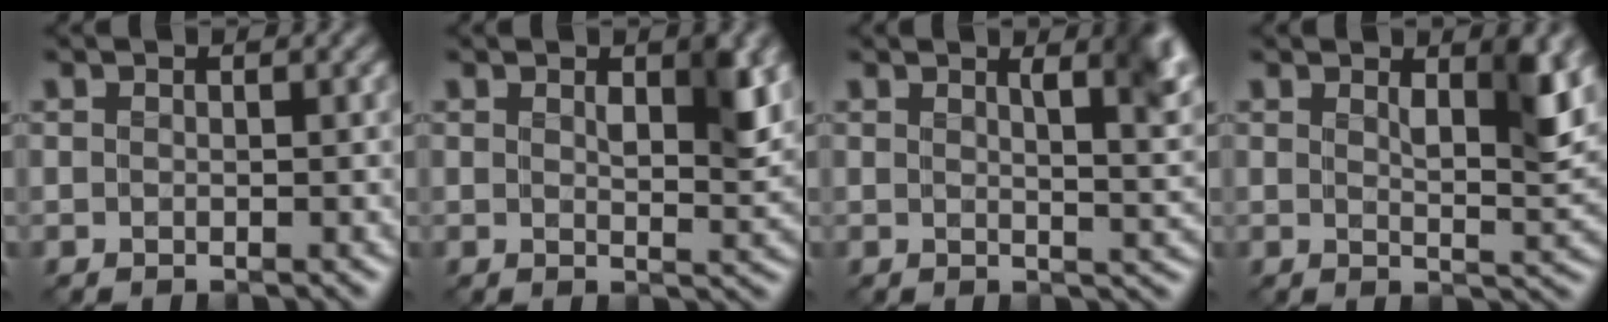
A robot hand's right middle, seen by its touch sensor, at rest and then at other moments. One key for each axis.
{"total": 3.4, "fx": 1.2, "fy": 1.2, "fz": 3.0, "tx": -0.044, "ty": -0.006, "tz": 0.020}
{"total": 4.9, "fx": 2.2, "fy": 1.5, "fz": 4.1, "tx": -0.036, "ty": 0.000, "tz": 0.028}
{"total": 4.1, "fx": 1.6, "fy": 1.2, "fz": 3.6, "tx": -0.052, "ty": -0.007, "tz": 0.025}